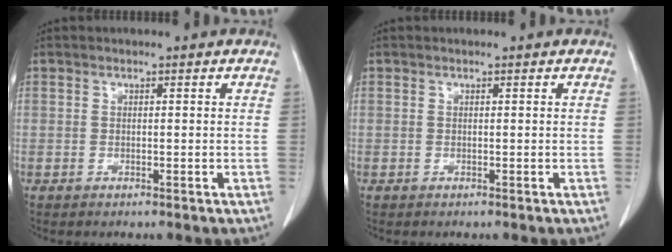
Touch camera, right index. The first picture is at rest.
{"total": 0.0}